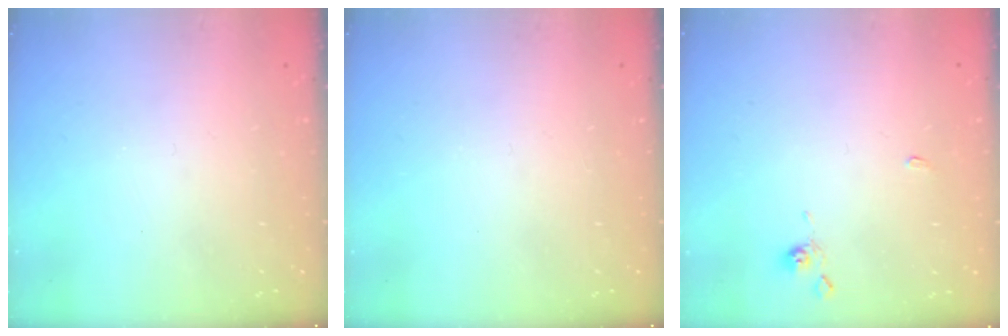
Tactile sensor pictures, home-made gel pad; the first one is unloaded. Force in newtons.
{"total": 0.0}
{"total": 1.3, "press": 1.3, "slide": 0.3}